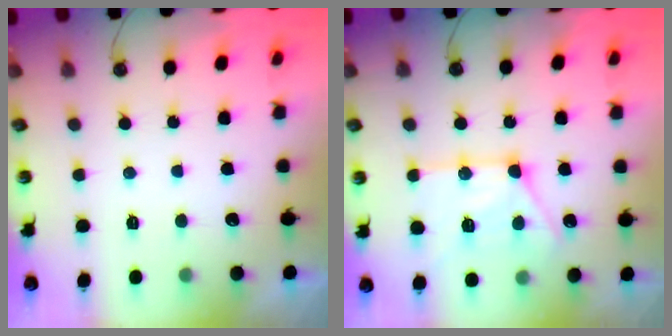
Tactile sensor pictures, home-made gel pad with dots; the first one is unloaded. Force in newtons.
{"total": 15.0, "press": 14.9, "slide": 1.7}